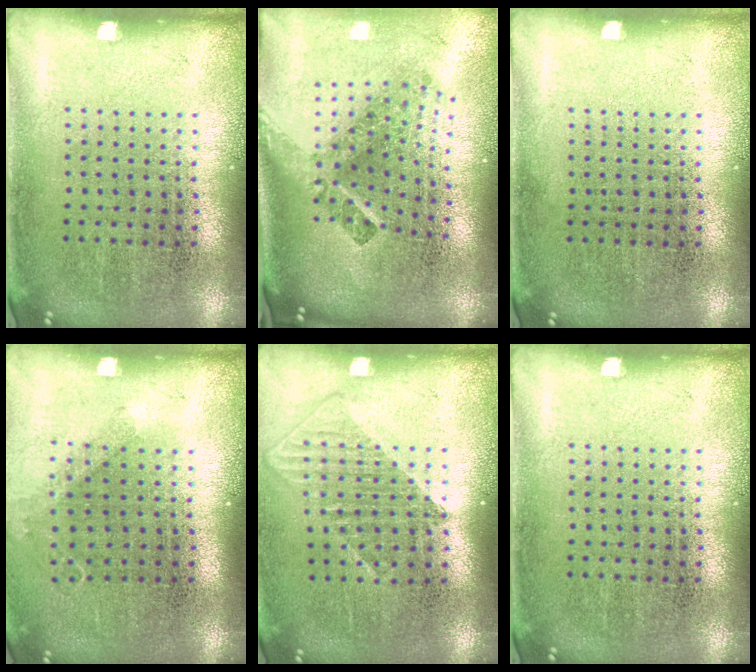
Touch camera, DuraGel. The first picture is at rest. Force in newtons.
{"total": 2.8, "press": 1.6, "slide": 2.2}
{"total": 0.0}
{"total": 0.8, "press": 0.8, "slide": 0.3}
{"total": 1.3, "press": 1.0, "slide": 0.7}
{"total": 0.0}